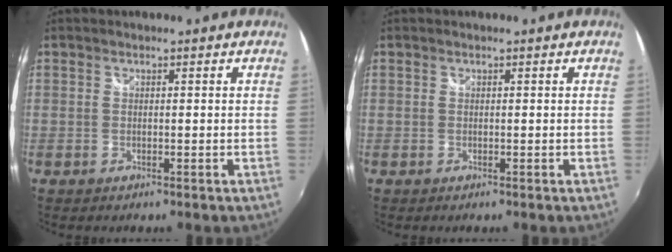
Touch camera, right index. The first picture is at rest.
{"total": 0.0}